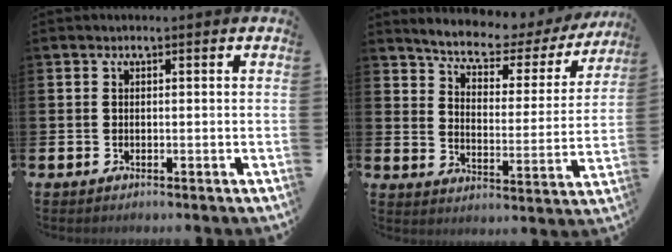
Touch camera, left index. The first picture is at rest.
{"total": 6.5, "force": [5.8, 2.0, 2.2], "torque": [-0.079, -0.040, 0.096]}